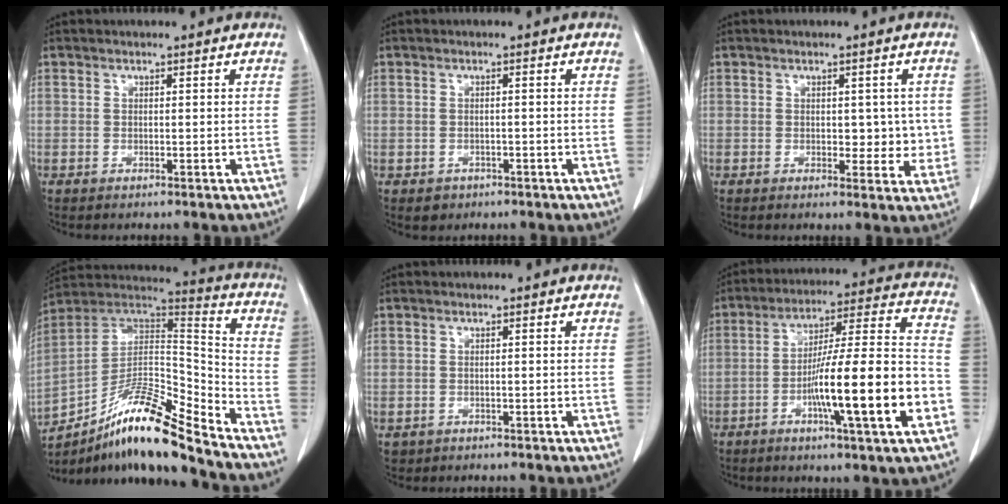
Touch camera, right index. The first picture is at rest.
{"total": 1.7, "force": [-0.9, 1.4, 0.1], "torque": [-0.002, 0.005, -0.008]}
{"total": 4.5, "force": [0.2, 2.9, 3.4], "torque": [-0.022, 0.005, 0.007]}
{"total": 18.5, "force": [-13.9, 2.0, 12.0], "torque": [-0.222, 0.015, -0.249]}
{"total": 1.3, "force": [-0.5, 1.2, 0.0], "torque": [-0.007, 0.004, -0.002]}
{"total": 18.5, "force": [-5.7, 0.7, 17.6], "torque": [-0.270, 0.003, -0.089]}